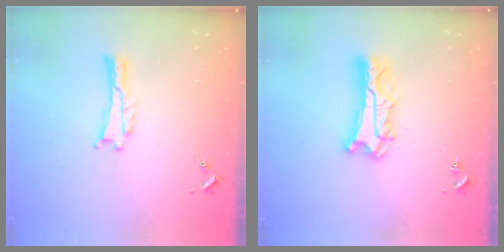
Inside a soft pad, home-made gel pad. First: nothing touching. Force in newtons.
{"total": 8.4, "press": 8.3, "slide": 0.8}